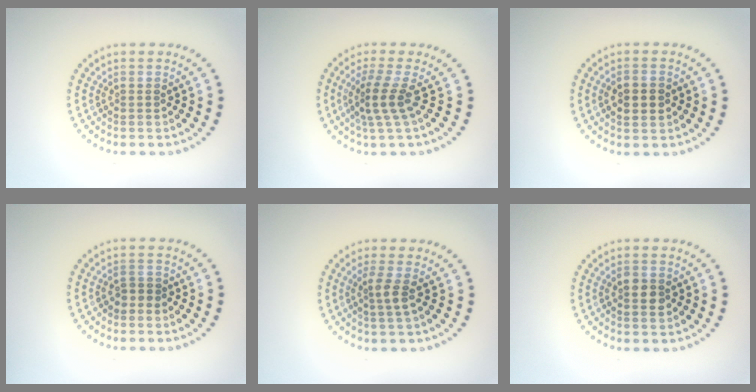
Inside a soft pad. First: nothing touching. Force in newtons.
{"total": 2.8, "press": 1.9, "slide": 2.1}
{"total": 2.6, "press": 2.6, "slide": 0.2}
{"total": 1.2, "press": 1.1, "slide": 0.5}
{"total": 1.7, "press": 1.3, "slide": 1.1}
{"total": 1.7, "press": 1.7, "slide": 0.2}